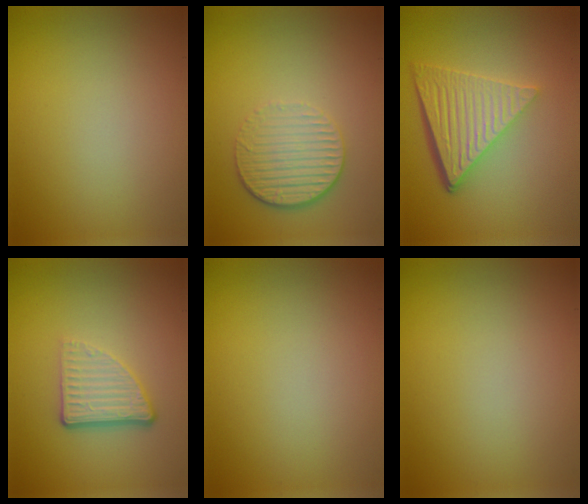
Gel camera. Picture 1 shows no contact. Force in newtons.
{"total": 3.6, "press": 2.6, "slide": 2.5}
{"total": 6.5, "press": 4.3, "slide": 4.9}
{"total": 3.7, "press": 2.4, "slide": 2.8}
{"total": 0.0}
{"total": 0.0}